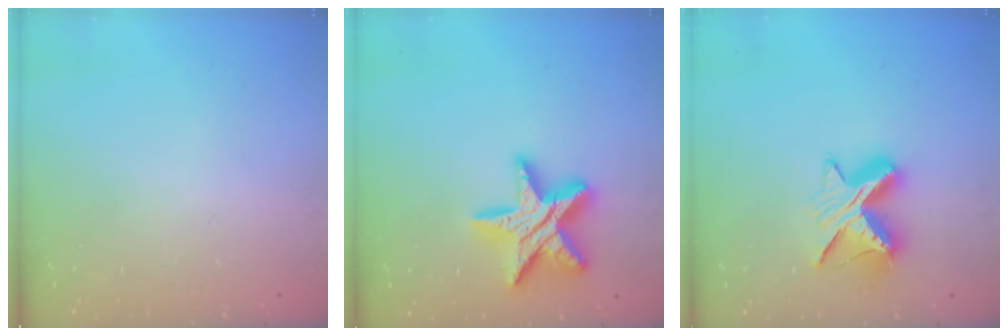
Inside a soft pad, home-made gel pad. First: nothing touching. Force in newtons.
{"total": 17.7, "press": 17.6, "slide": 1.2}
{"total": 12.0, "press": 11.9, "slide": 1.4}